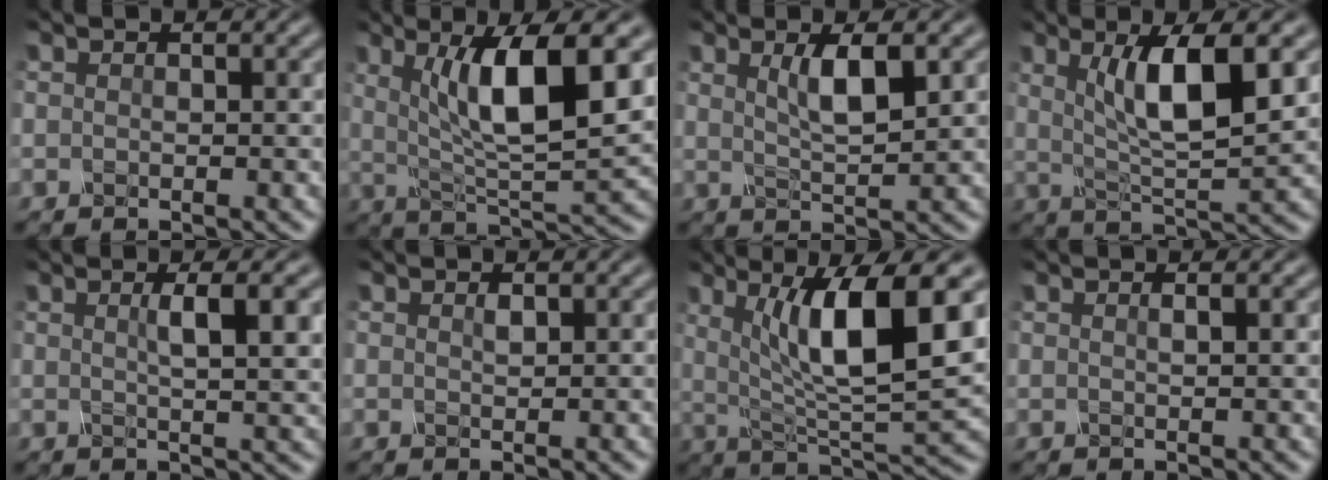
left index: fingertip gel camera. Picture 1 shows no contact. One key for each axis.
{"total": 9.3, "fx": 2.6, "fy": 2.3, "fz": 8.6, "tx": -0.137, "ty": -0.012, "tz": 0.051}
{"total": 3.6, "fx": 1.4, "fy": 0.9, "fz": 3.2, "tx": -0.055, "ty": -0.001, "tz": 0.025}
{"total": 7.4, "fx": 2.2, "fy": 1.8, "fz": 6.8, "tx": -0.113, "ty": -0.004, "tz": 0.042}
{"total": 4.7, "fx": 1.1, "fy": 1.3, "fz": 4.4, "tx": -0.055, "ty": 0.006, "tz": 0.015}
{"total": 0.6, "fx": 0.4, "fy": 0.2, "fz": 0.4, "tx": -0.010, "ty": -0.001, "tz": 0.008}
{"total": 10.5, "fx": 2.9, "fy": 2.4, "fz": 9.8, "tx": -0.149, "ty": -0.007, "tz": 0.053}
{"total": 1.1, "fx": 0.6, "fy": 0.4, "fz": 0.9, "tx": -0.008, "ty": 0.004, "tz": 0.006}